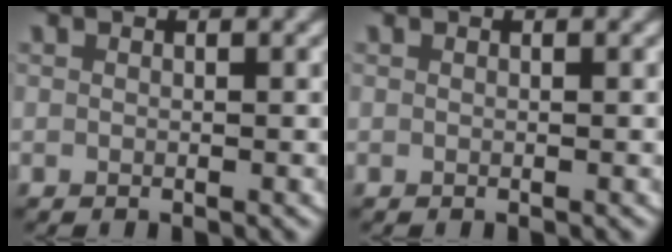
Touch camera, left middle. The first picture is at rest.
{"total": 0.0}